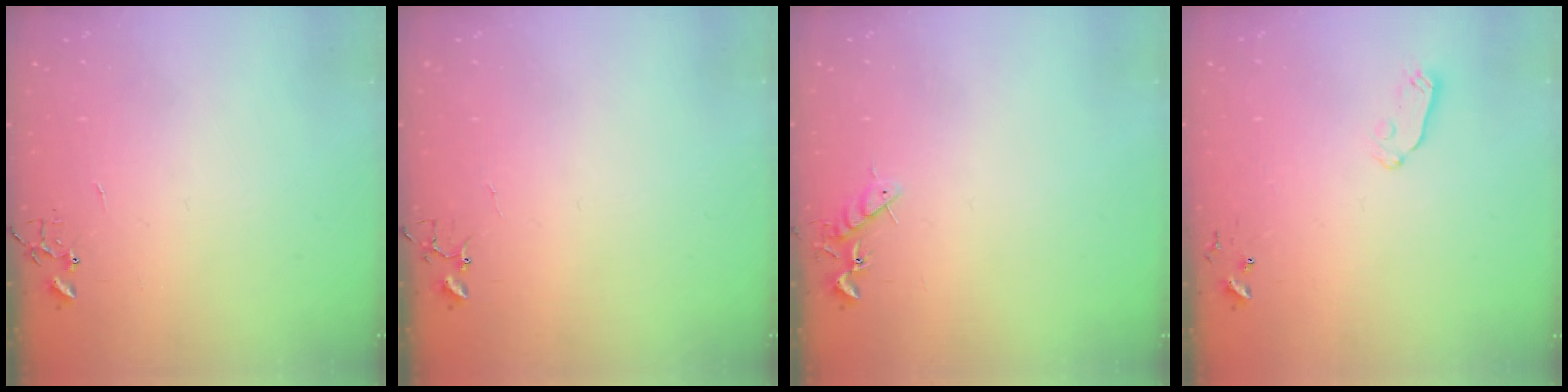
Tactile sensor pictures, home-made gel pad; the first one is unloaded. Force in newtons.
{"total": 3.8, "press": 3.8, "slide": 0.4}
{"total": 7.0, "press": 6.9, "slide": 0.9}
{"total": 5.6, "press": 5.6, "slide": 0.3}